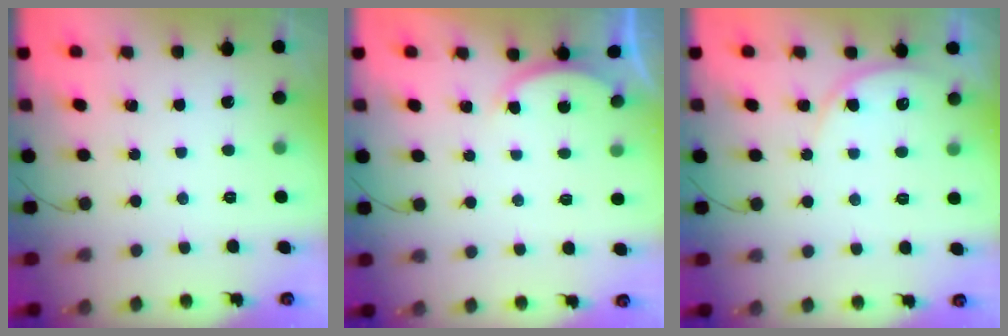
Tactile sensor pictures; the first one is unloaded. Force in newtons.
{"total": 2.2, "press": 2.1, "slide": 0.5}
{"total": 5.9, "press": 5.9, "slide": 0.4}